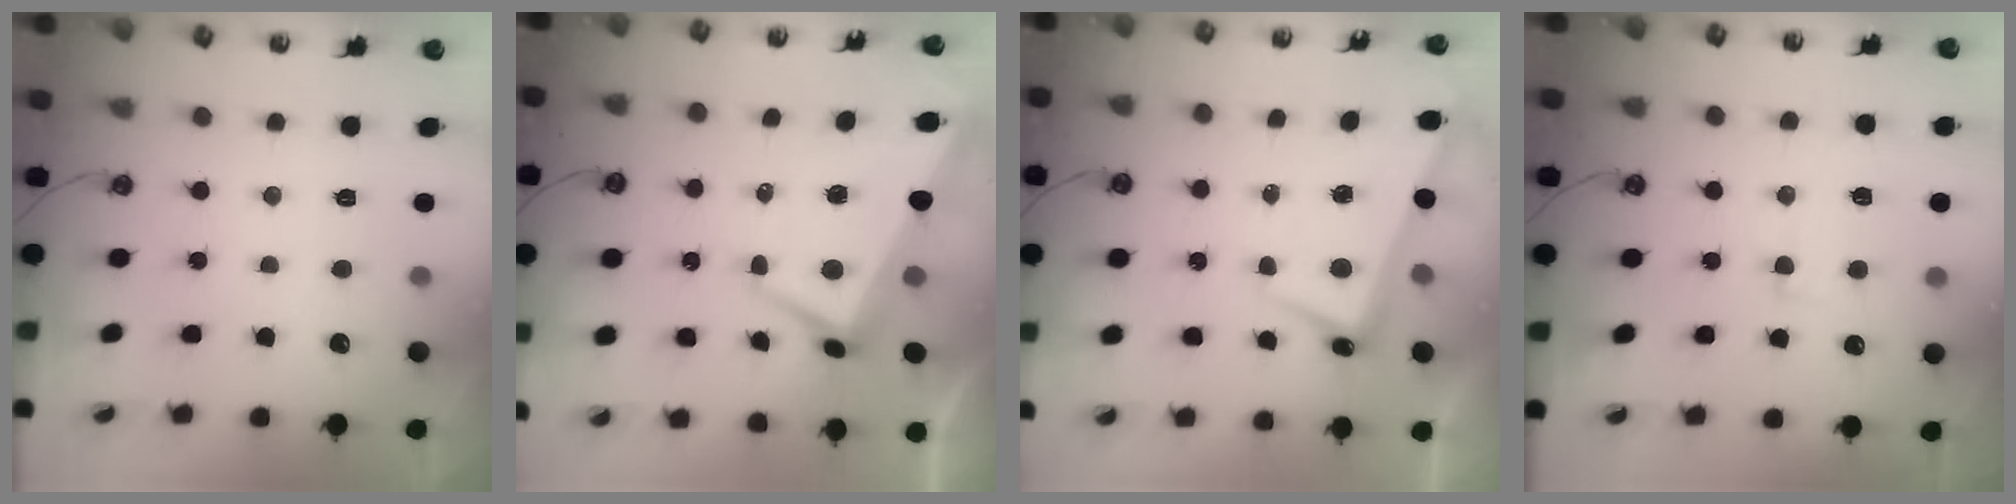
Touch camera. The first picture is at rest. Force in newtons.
{"total": 1.6, "press": 1.0, "slide": 1.3}
{"total": 2.8, "press": 2.7, "slide": 0.7}
{"total": 5.4, "press": 5.3, "slide": 1.3}